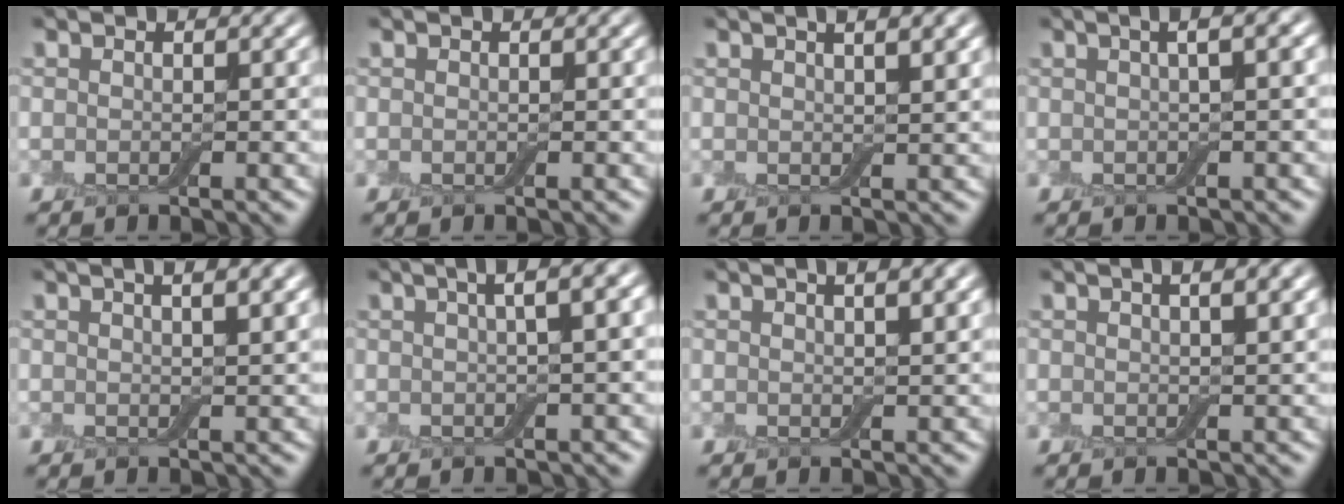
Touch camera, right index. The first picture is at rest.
{"total": 0.0}
{"total": 3.6, "force": [2.0, 1.2, 2.7], "torque": [-0.016, 0.010, 0.013]}
{"total": 4.7, "force": [1.6, 1.9, 4.0], "torque": [-0.034, 0.017, -0.001]}
{"total": 4.4, "force": [2.3, 1.6, 3.4], "torque": [-0.022, 0.016, 0.008]}
{"total": 6.5, "force": [2.3, 2.5, 5.5], "torque": [-0.041, 0.026, 0.009]}
{"total": 3.2, "force": [1.8, 1.0, 2.5], "torque": [-0.018, 0.009, 0.015]}
{"total": 3.6, "force": [1.8, 1.2, 2.9], "torque": [-0.017, 0.007, 0.010]}